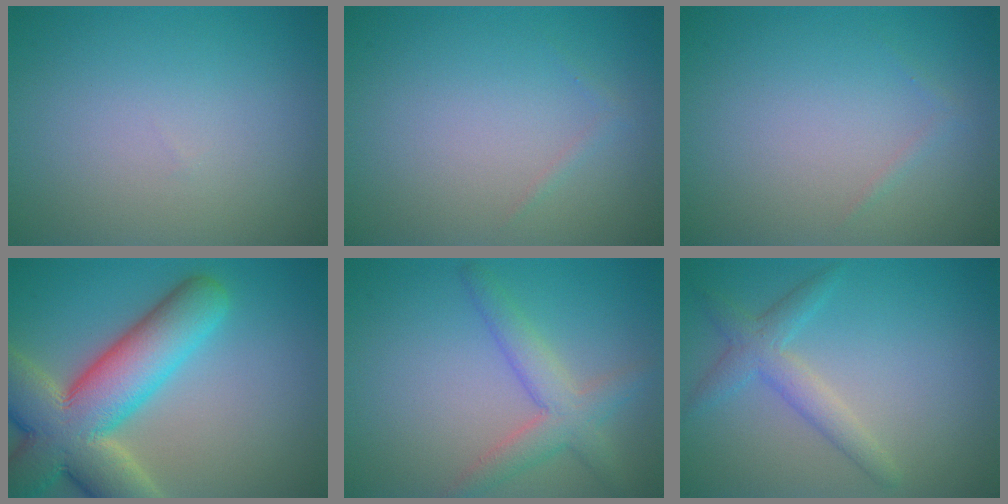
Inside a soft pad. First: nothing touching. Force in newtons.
{"total": 0.5, "press": 0.5, "slide": 0.0}
{"total": 0.5, "press": 0.5, "slide": 0.0}
{"total": 12.0, "press": 11.9, "slide": 1.0}
{"total": 3.6, "press": 3.6, "slide": 0.1}
{"total": 2.8, "press": 2.8, "slide": 0.0}